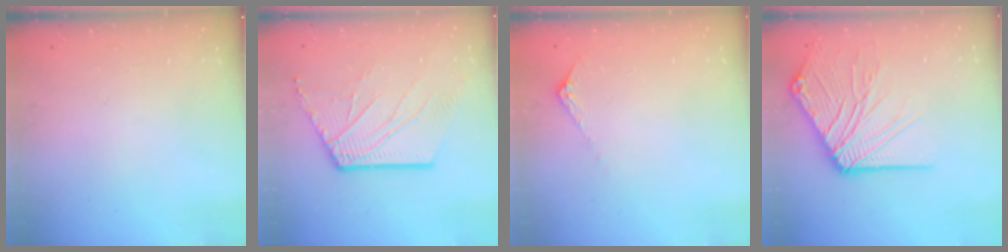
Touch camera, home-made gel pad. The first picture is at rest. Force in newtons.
{"total": 10.5, "press": 10.4, "slide": 1.5}
{"total": 5.8, "press": 5.8, "slide": 0.8}
{"total": 13.7, "press": 13.6, "slide": 2.1}